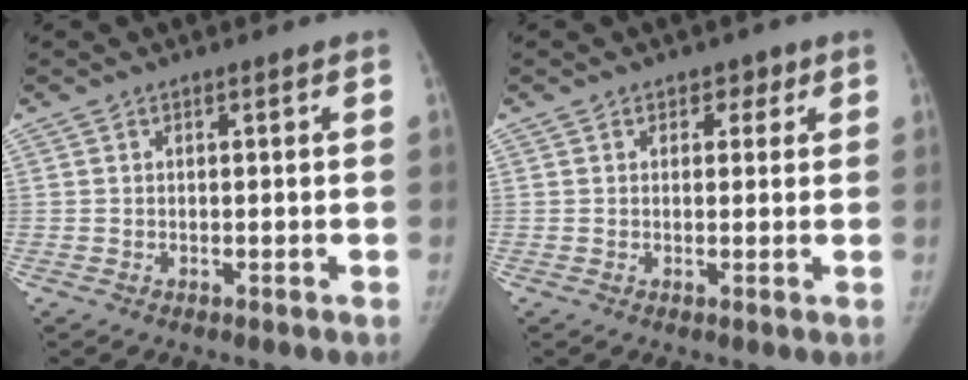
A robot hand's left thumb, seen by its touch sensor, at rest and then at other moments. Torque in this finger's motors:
{"motor_torque": [-0.42, -0.23, -0.34, 0.14, -0.02]}